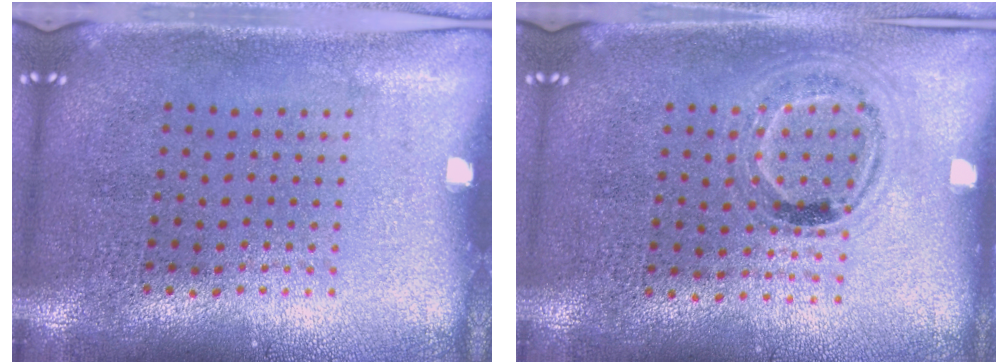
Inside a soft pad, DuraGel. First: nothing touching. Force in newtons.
{"total": 0.9, "press": 0.9, "slide": 0.3}